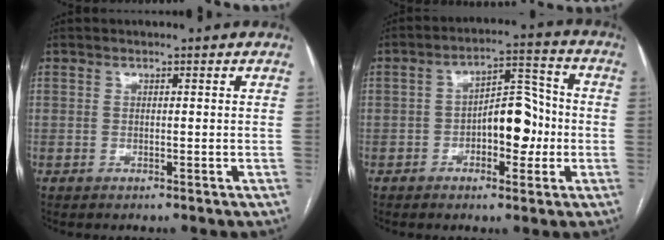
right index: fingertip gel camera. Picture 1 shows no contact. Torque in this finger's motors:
{"motor_torque": [1.05, -0.18, 0.19, 0.11]}